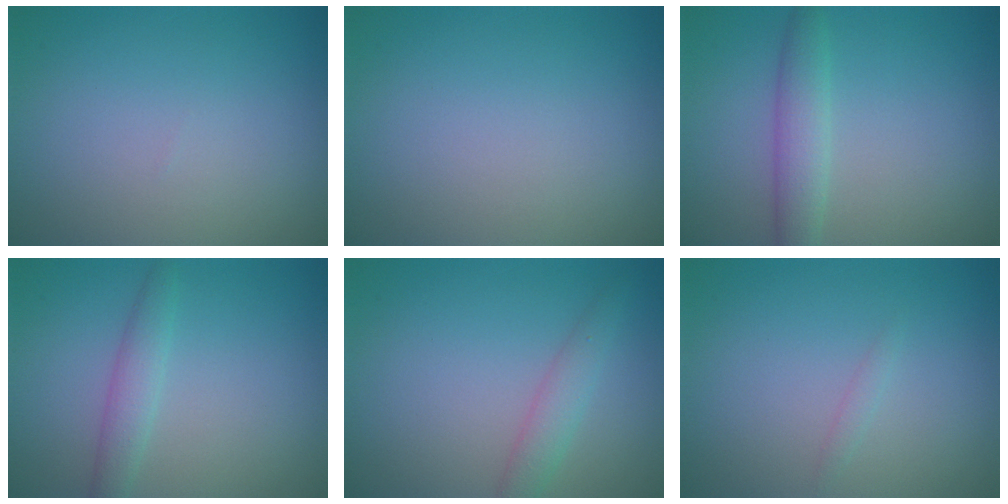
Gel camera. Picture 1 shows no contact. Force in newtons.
{"total": 0.0}
{"total": 2.7, "press": 2.7, "slide": 0.1}
{"total": 2.0, "press": 2.0, "slide": 0.0}
{"total": 1.9, "press": 1.9, "slide": 0.1}
{"total": 0.6, "press": 0.6, "slide": 0.0}